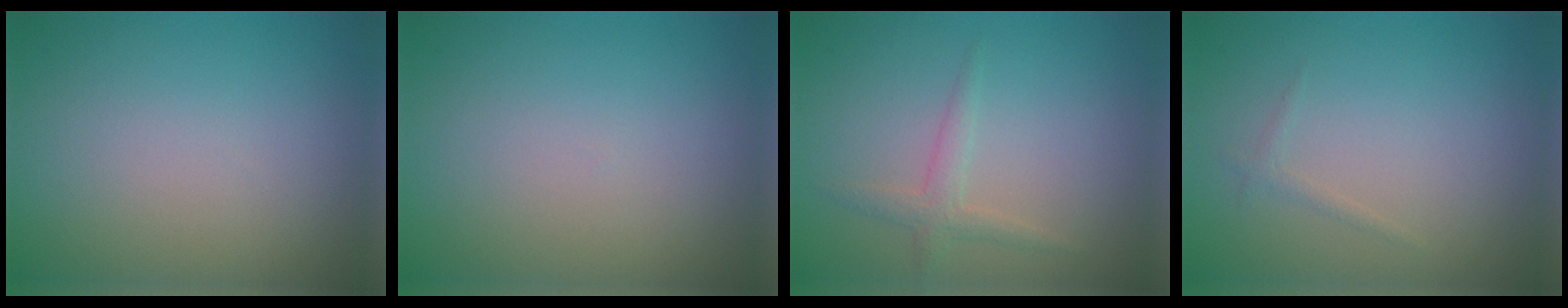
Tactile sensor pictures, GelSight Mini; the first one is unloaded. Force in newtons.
{"total": 0.0}
{"total": 1.8, "press": 1.8, "slide": 0.0}
{"total": 0.7, "press": 0.7, "slide": 0.0}